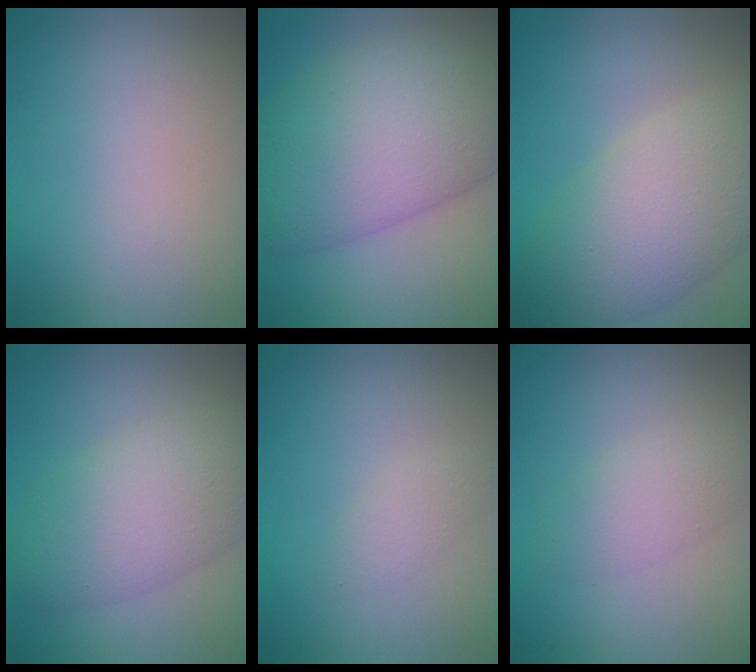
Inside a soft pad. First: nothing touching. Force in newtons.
{"total": 12.4, "press": 12.4, "slide": 0.3}
{"total": 7.9, "press": 7.9, "slide": 0.6}
{"total": 6.5, "press": 6.5, "slide": 0.4}
{"total": 1.2, "press": 1.2, "slide": 0.0}
{"total": 2.6, "press": 2.6, "slide": 0.1}